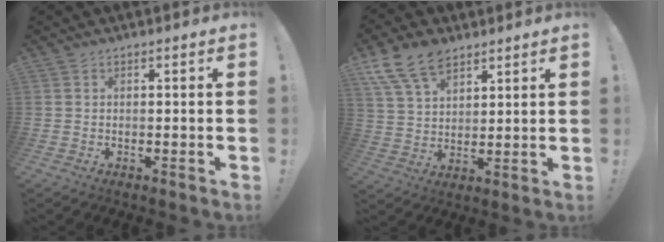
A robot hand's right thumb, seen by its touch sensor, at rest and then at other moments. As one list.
[{"total": 12.7, "force": [8.4, 7.3, 6.2], "torque": [-0.115, -0.036, 0.162]}]